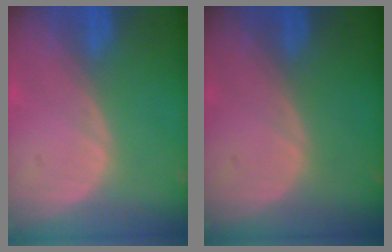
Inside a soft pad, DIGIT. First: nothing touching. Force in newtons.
{"total": 0.0}